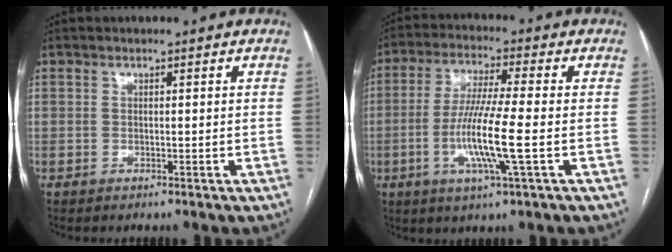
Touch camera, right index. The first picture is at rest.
{"total": 10.4, "force": [-2.4, -0.4, 10.1], "torque": [-0.203, -0.014, -0.051]}